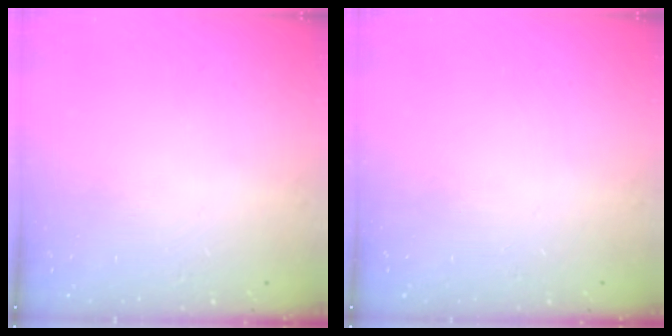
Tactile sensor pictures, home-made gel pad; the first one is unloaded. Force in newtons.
{"total": 0.0}